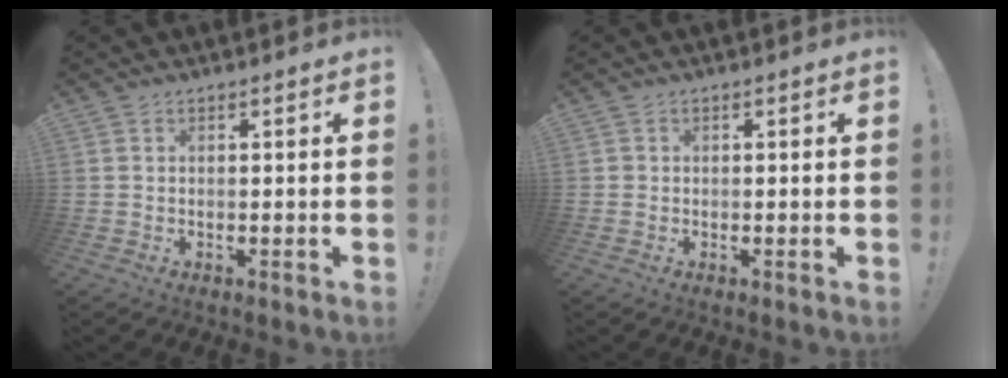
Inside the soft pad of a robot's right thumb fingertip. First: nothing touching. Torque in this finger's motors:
{"motor_torque": [0.22, 0.00, 0.02, 0.07, -0.03]}